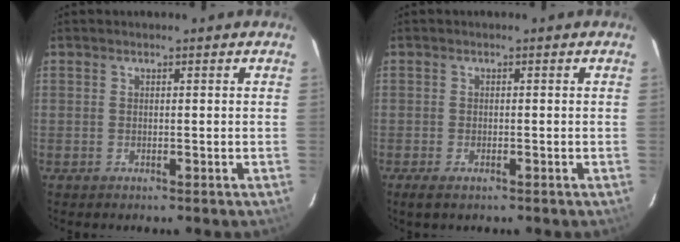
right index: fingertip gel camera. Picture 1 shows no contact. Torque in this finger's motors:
{"motor_torque": [0.28, 0.00, 0.03, 0.02]}